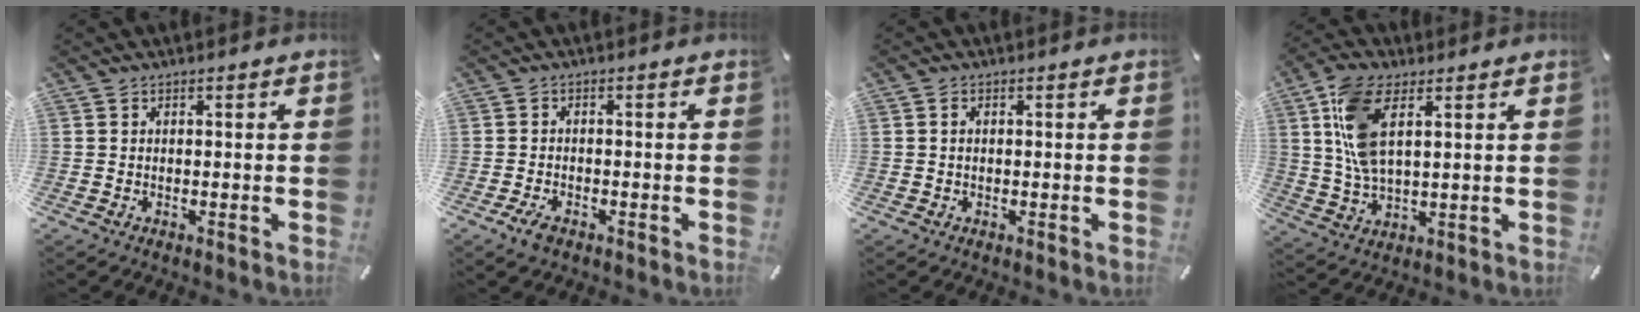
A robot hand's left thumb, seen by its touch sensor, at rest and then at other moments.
{"total": 2.9, "force": [-2.0, 1.4, 1.6], "torque": [-0.038, 0.004, -0.039]}
{"total": 1.2, "force": [0.0, 0.7, 0.9], "torque": [-0.019, 0.003, -0.001]}
{"total": 10.9, "force": [4.1, 5.4, 8.6], "torque": [-0.195, 0.000, 0.075]}